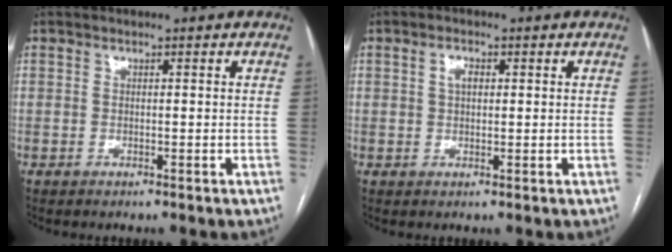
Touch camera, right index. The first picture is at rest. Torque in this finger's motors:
{"motor_torque": [0.21, 0.21, 0.00, 0.03]}